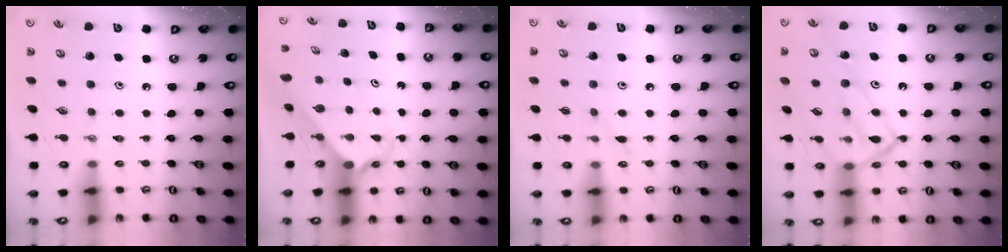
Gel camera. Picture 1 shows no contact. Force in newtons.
{"total": 2.4, "press": 2.3, "slide": 0.3}
{"total": 5.5, "press": 5.5, "slide": 0.6}
{"total": 16.4, "press": 16.4, "slide": 1.0}